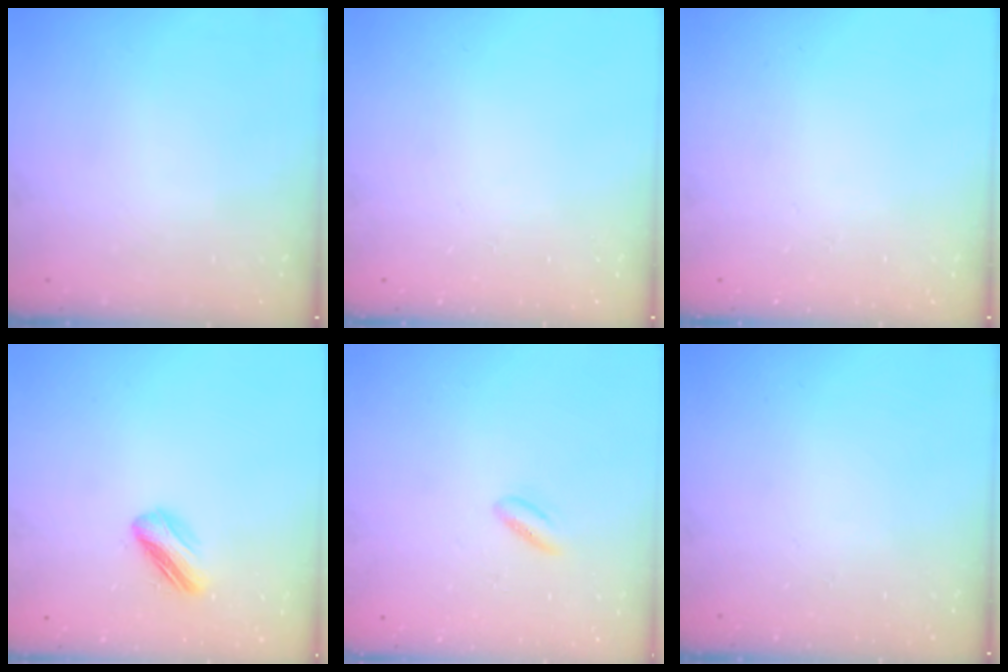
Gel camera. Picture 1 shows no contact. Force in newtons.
{"total": 0.0}
{"total": 0.0}
{"total": 5.1, "press": 5.1, "slide": 0.4}
{"total": 3.8, "press": 3.5, "slide": 1.5}
{"total": 0.0}